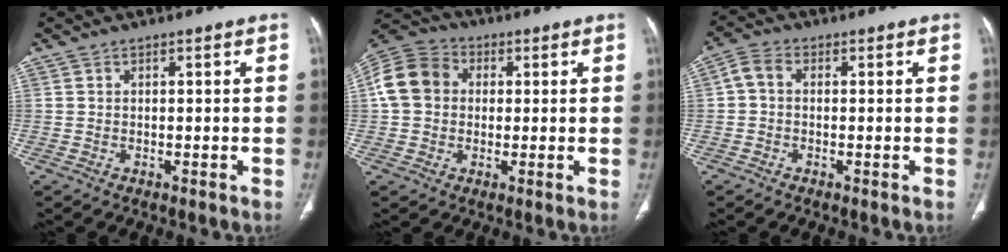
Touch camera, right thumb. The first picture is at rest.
{"total": 10.6, "force": [1.3, 8.8, 5.8], "torque": [-0.103, 0.026, 0.011]}
{"total": 3.5, "force": [0.0, 2.4, 2.5], "torque": [-0.048, 0.011, -0.008]}